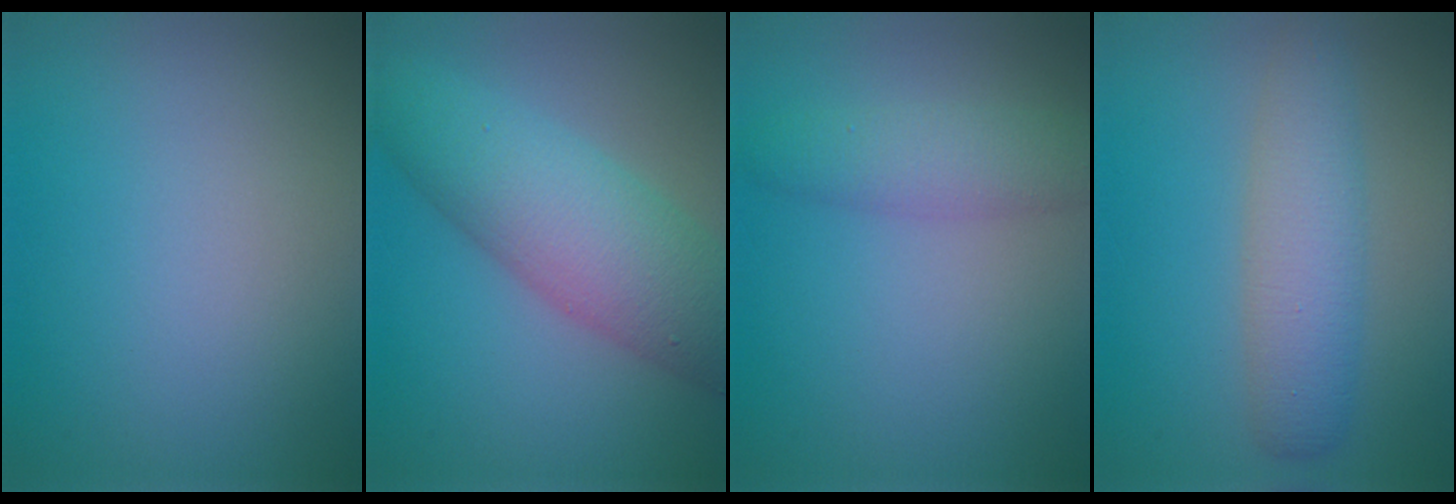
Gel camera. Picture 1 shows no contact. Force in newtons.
{"total": 8.3, "press": 8.2, "slide": 0.2}
{"total": 3.0, "press": 3.0, "slide": 0.0}
{"total": 4.3, "press": 4.3, "slide": 0.0}